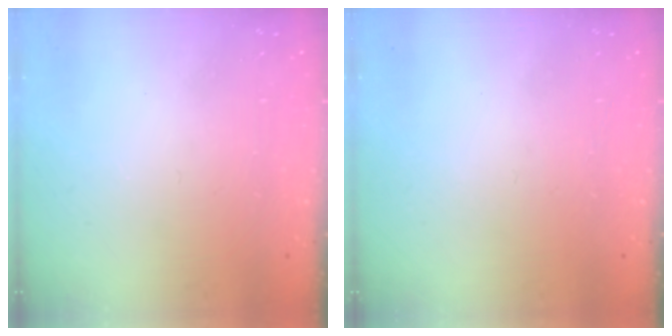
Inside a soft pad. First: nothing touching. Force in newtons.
{"total": 0.0}